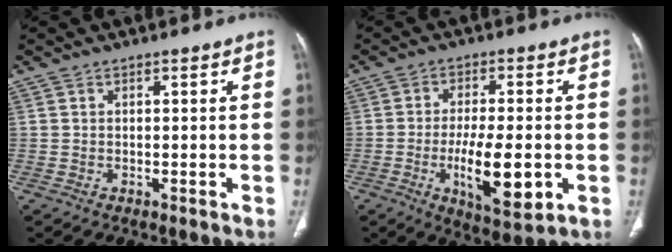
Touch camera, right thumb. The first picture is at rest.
{"total": 12.6, "force": [-3.1, 4.3, 11.4], "torque": [-0.183, -0.011, -0.045]}